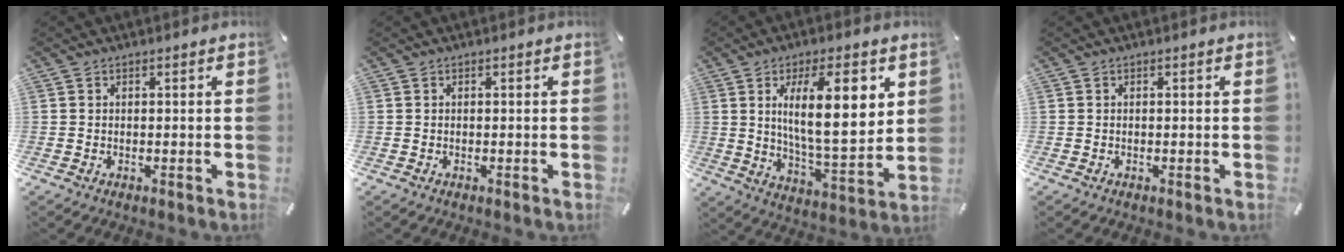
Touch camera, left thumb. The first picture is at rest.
{"total": 0.0}
{"total": 17.5, "force": [5.9, 6.3, 15.2], "torque": [-0.249, -0.013, 0.087]}
{"total": 0.0}